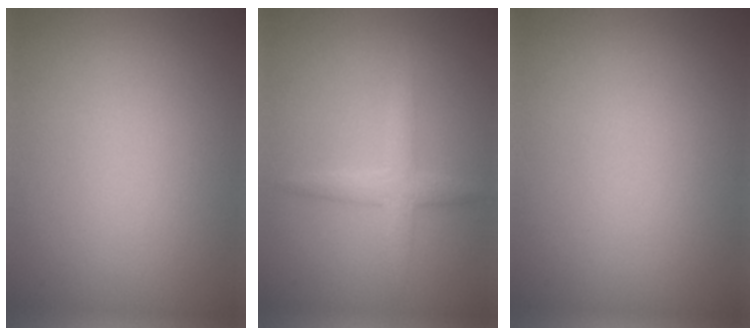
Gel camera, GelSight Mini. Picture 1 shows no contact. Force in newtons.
{"total": 2.5, "press": 2.5, "slide": 0.1}
{"total": 0.0}